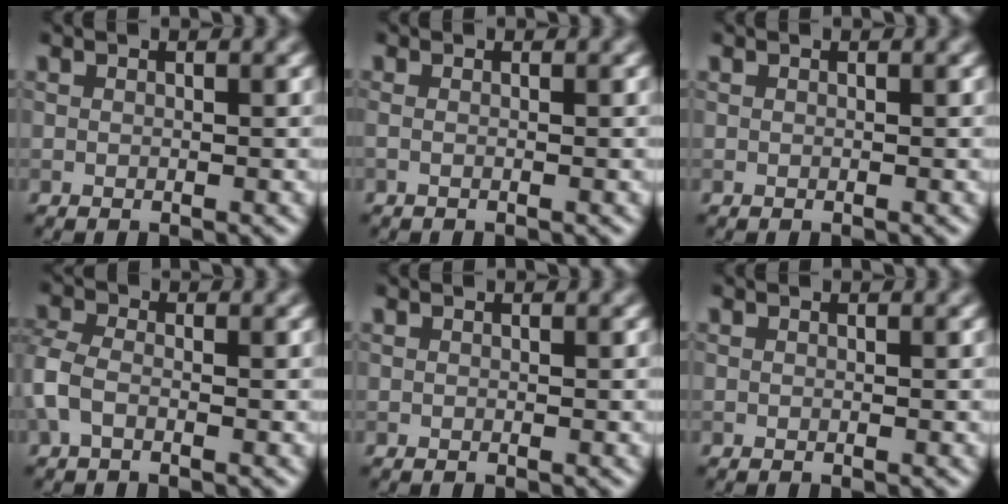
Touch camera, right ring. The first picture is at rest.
{"total": 1.0, "force": [-0.1, 0.4, 0.9], "torque": [-0.010, -0.006, -0.009]}
{"total": 0.0}
{"total": 2.6, "force": [-0.9, 1.6, 1.8], "torque": [-0.048, 0.004, -0.029]}
{"total": 0.0}
{"total": 0.0}